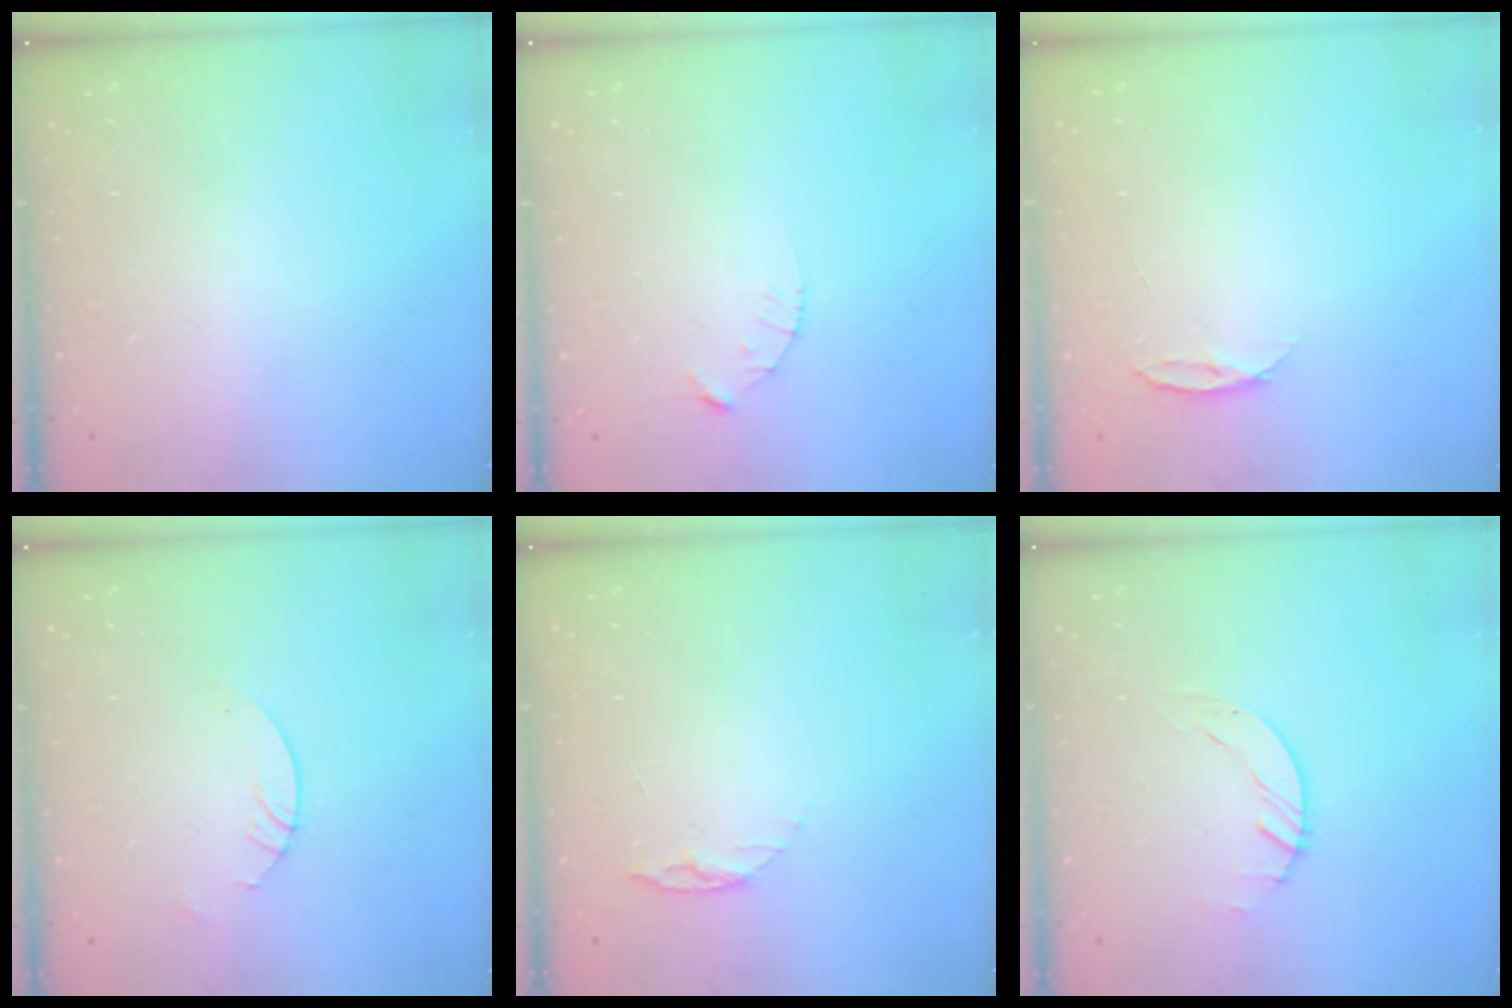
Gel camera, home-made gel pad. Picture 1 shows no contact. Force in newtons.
{"total": 2.1, "press": 2.1, "slide": 0.3}
{"total": 4.0, "press": 4.0, "slide": 0.4}
{"total": 3.0, "press": 2.9, "slide": 0.3}
{"total": 4.9, "press": 4.8, "slide": 0.5}
{"total": 1.5, "press": 1.4, "slide": 0.1}